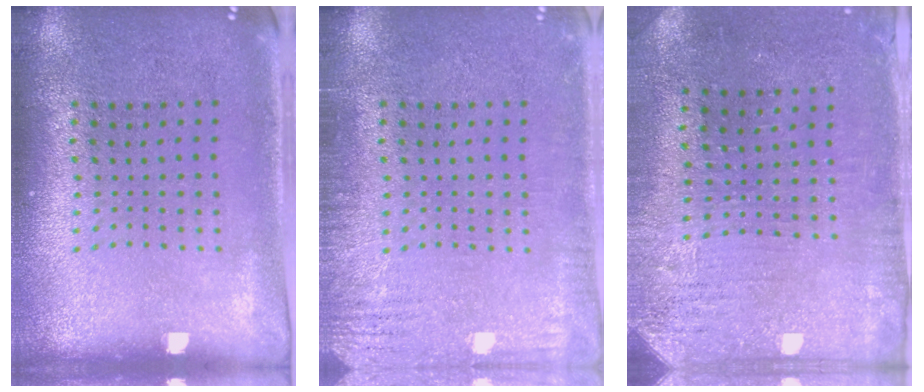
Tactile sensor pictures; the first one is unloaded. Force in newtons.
{"total": 2.5, "press": 2.5, "slide": 0.4}
{"total": 3.1, "press": 2.6, "slide": 1.7}